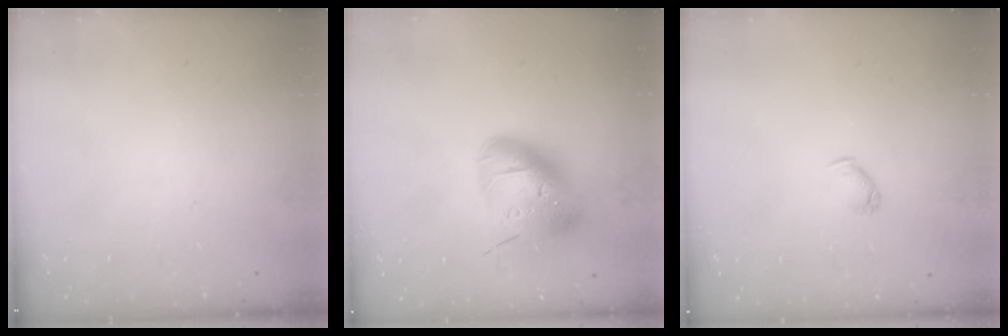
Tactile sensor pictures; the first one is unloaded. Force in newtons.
{"total": 18.5, "press": 18.3, "slide": 2.9}
{"total": 3.8, "press": 3.7, "slide": 0.8}